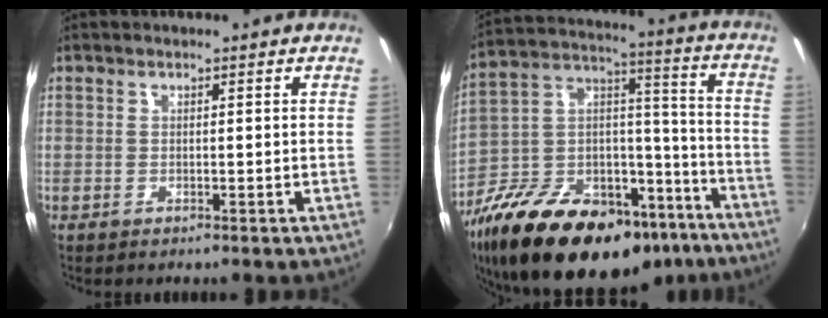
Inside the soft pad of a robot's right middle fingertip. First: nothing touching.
{"total": 35.0, "force": [-24.6, 16.5, 18.7], "torque": [-0.342, 0.029, -0.353]}